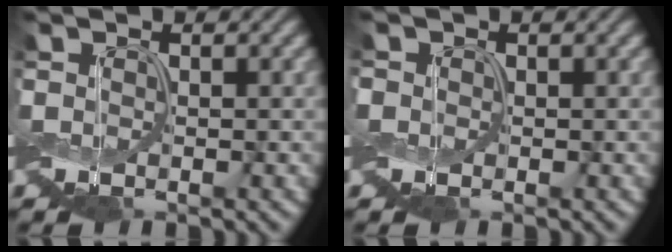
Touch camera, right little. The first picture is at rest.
{"total": 0.6, "force": [-0.1, 0.5, -0.1], "torque": [0.002, 0.002, -0.005]}